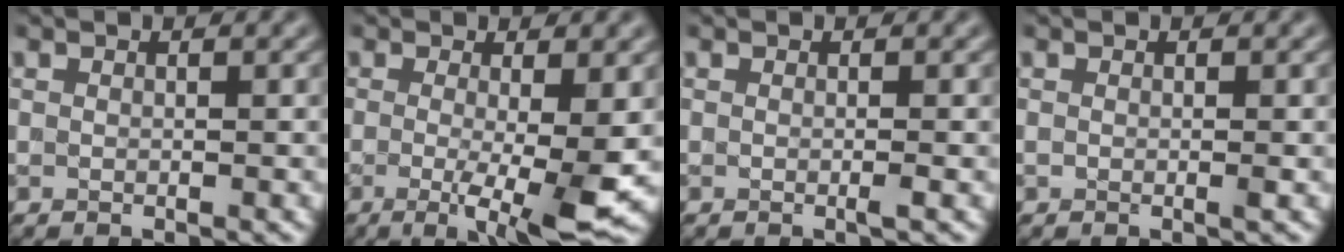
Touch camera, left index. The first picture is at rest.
{"total": 5.9, "force": [-0.9, 0.9, 5.7], "torque": [-0.086, -0.016, -0.011]}
{"total": 0.6, "force": [-0.2, 0.1, 0.6], "torque": [-0.008, -0.004, -0.006]}
{"total": 0.0}